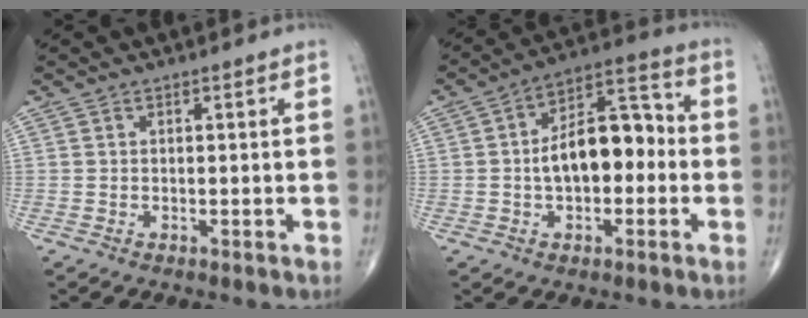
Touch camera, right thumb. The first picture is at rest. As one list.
[{"total": 13.7, "force": [-0.9, 7.7, 11.3], "torque": [-0.158, 0.042, -0.024]}]